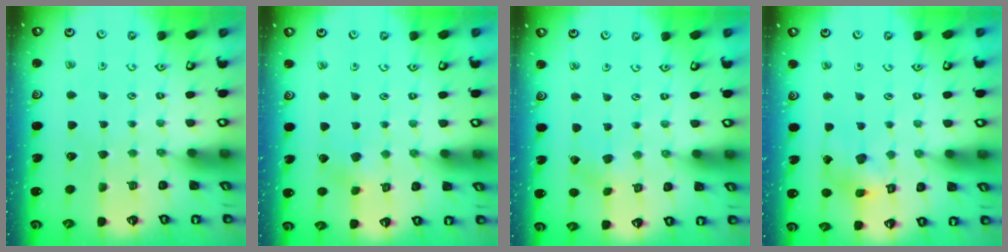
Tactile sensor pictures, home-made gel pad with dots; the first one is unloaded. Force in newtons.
{"total": 4.8, "press": 4.6, "slide": 1.1}
{"total": 1.4, "press": 1.4, "slide": 0.2}
{"total": 9.4, "press": 9.4, "slide": 1.1}